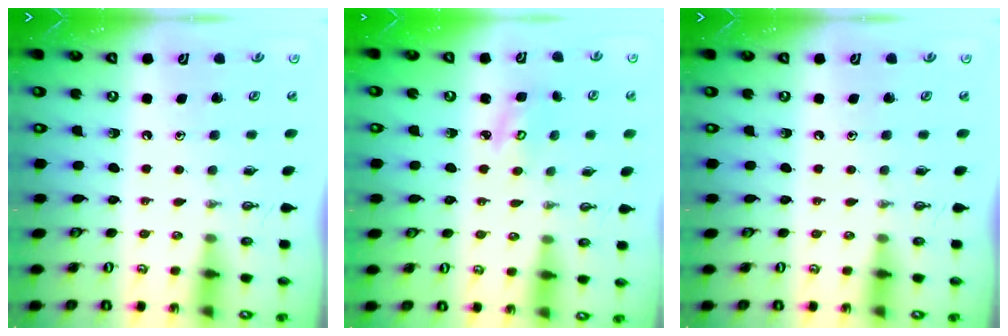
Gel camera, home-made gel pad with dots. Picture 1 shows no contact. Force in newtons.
{"total": 3.9, "press": 3.9, "slide": 0.2}
{"total": 0.0}